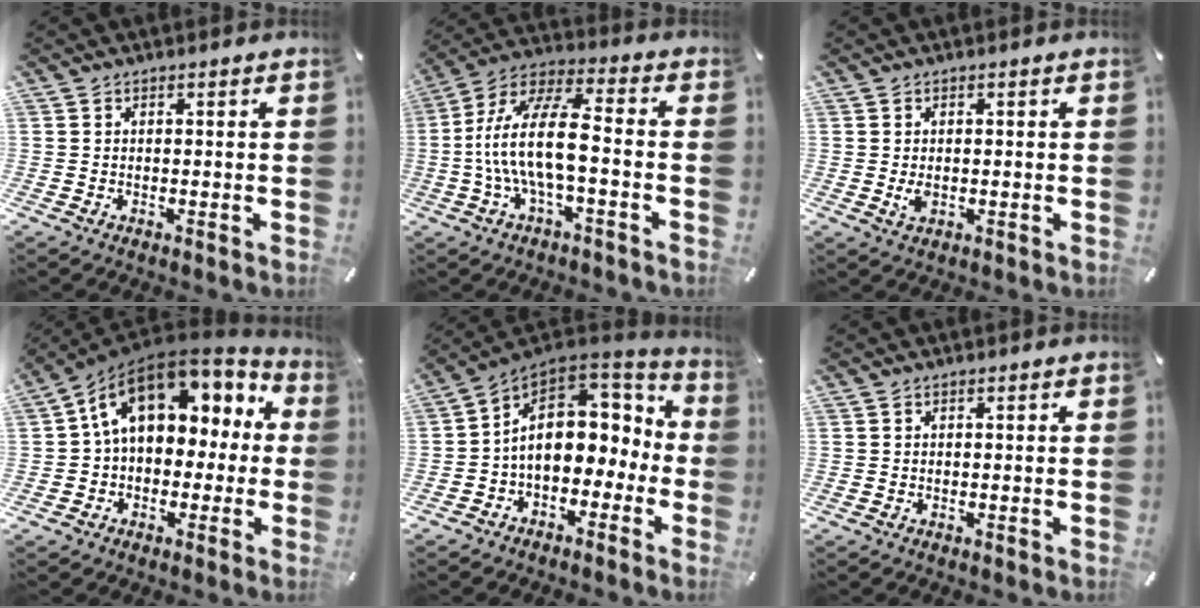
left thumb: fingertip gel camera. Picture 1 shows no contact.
{"total": 15.8, "force": [-2.7, 6.0, 14.4], "torque": [-0.292, 0.001, -0.049]}
{"total": 2.2, "force": [-0.2, 1.4, 1.6], "torque": [-0.037, -0.008, -0.009]}
{"total": 15.0, "force": [5.2, 10.3, 9.5], "torque": [-0.167, -0.021, 0.091]}
{"total": 15.6, "force": [1.6, 10.8, 11.1], "torque": [-0.184, -0.015, 0.031]}
{"total": 0.0}